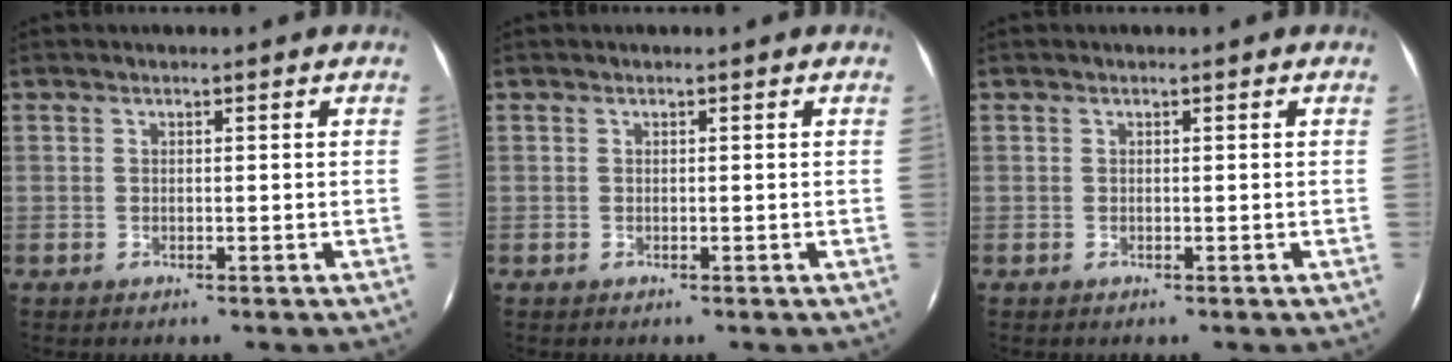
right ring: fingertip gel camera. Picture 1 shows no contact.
{"total": 0.0}
{"total": 0.0}